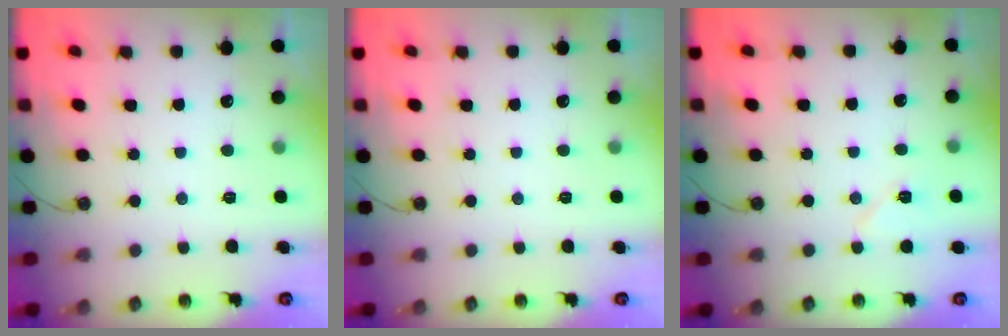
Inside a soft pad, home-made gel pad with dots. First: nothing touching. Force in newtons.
{"total": 0.0}
{"total": 7.5, "press": 4.2, "slide": 6.2}